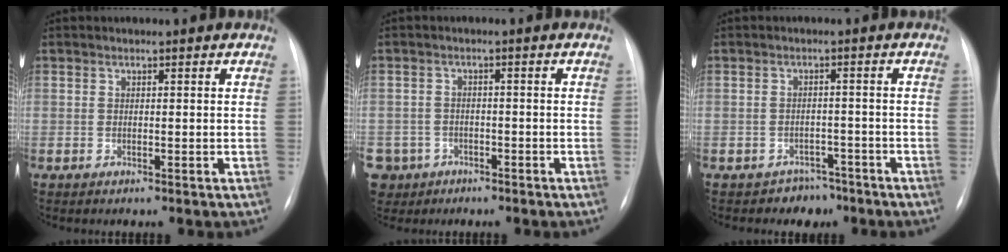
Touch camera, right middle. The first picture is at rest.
{"total": 8.1, "force": [-4.4, 6.7, 1.0], "torque": [-0.041, 0.007, -0.070]}
{"total": 3.6, "force": [-2.7, 2.3, -0.4], "torque": [0.009, 0.014, -0.035]}